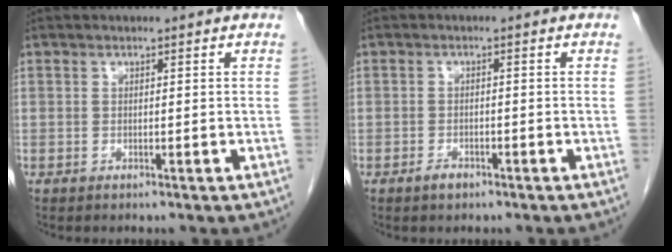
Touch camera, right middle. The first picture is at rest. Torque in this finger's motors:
{"motor_torque": [0.56, -0.23, 0.07, 0.03]}